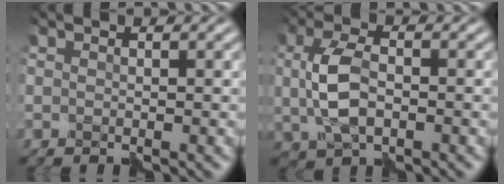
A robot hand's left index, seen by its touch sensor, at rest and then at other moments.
{"total": 4.5, "force": [0.0, 2.5, 3.7], "torque": [-0.086, 0.002, -0.001]}